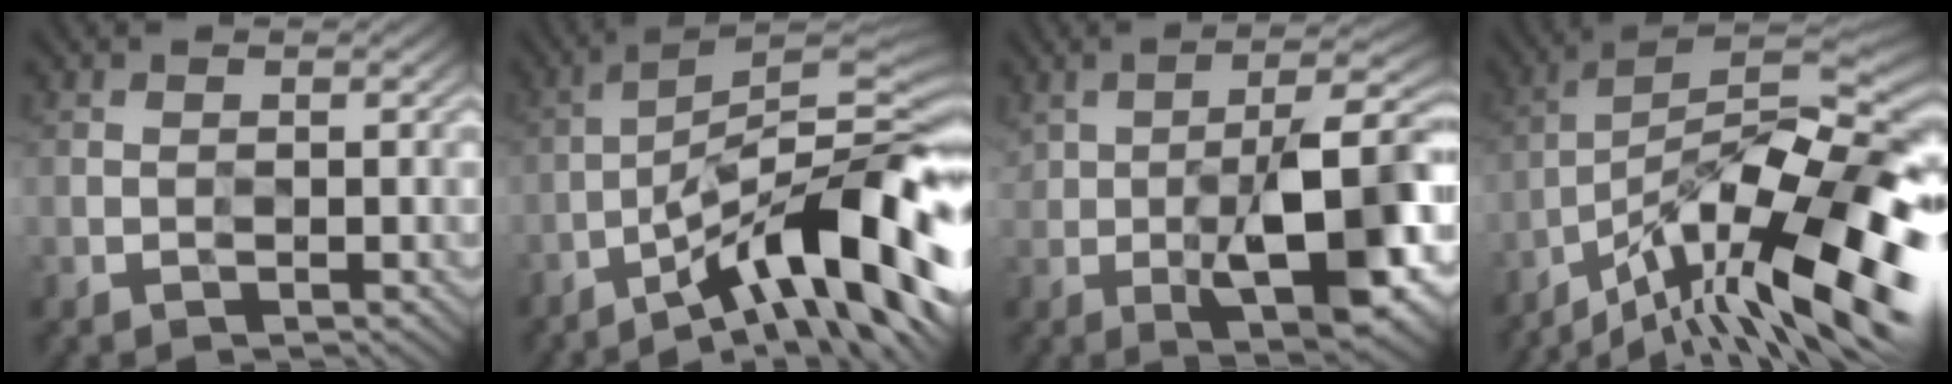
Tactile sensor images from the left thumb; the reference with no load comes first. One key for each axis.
{"total": 12.5, "fx": -7.1, "fy": 2.0, "fz": 10.1, "tx": -0.163, "ty": 0.015, "tz": -0.124}
{"total": 12.7, "fx": -2.2, "fy": 4.3, "fz": 11.8, "tx": -0.175, "ty": 0.016, "tz": -0.036}
{"total": 17.2, "fx": -10.4, "fy": 4.6, "fz": 12.9, "tx": -0.213, "ty": 0.006, "tz": -0.191}